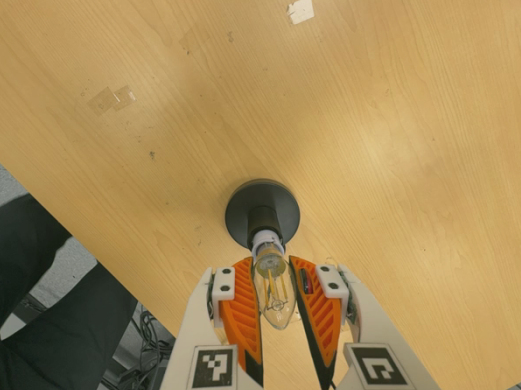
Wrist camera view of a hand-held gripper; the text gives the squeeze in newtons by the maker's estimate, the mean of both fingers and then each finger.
{"total": 15.5, "left": 14.7, "right": 16.2}